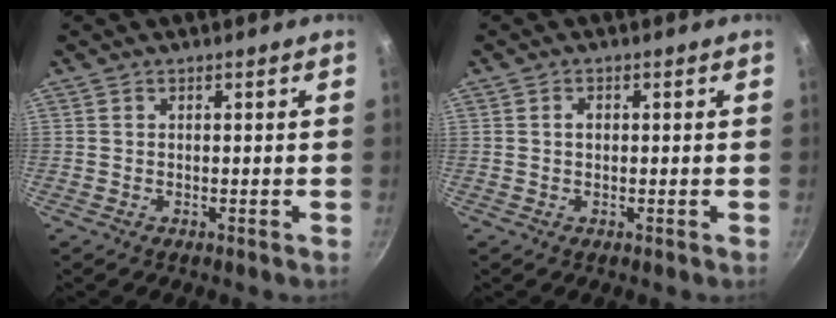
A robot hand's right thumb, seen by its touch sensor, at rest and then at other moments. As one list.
[{"total": 1.5, "force": [0.1, 1.1, 1.0], "torque": [-0.013, 0.006, 0.001]}]